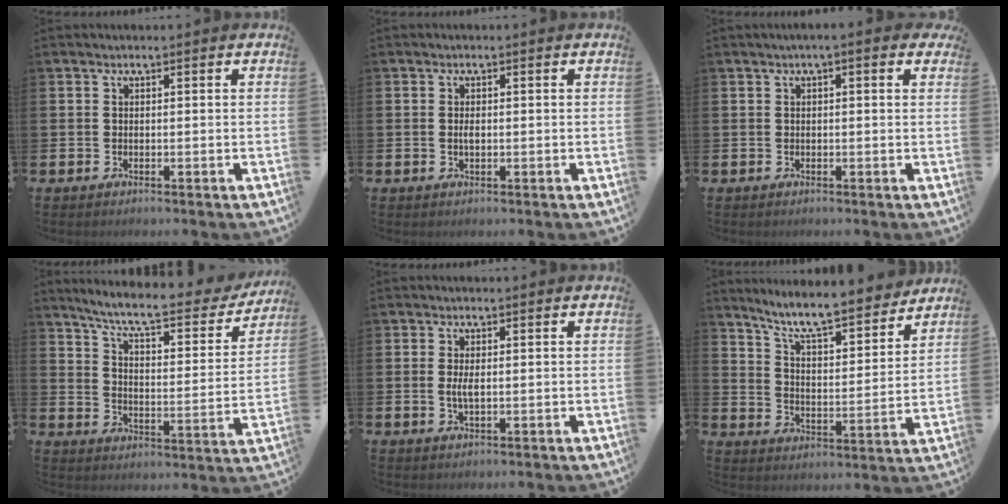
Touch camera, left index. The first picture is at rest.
{"total": 1.0, "force": [0.0, 0.4, 0.9], "torque": [-0.016, 0.002, -0.002]}
{"total": 1.3, "force": [0.3, 0.3, 1.2], "torque": [-0.012, 0.000, 0.002]}
{"total": 8.4, "force": [7.4, 1.5, 3.6], "torque": [-0.099, -0.049, 0.122]}
{"total": 2.0, "force": [0.1, 0.7, 1.9], "torque": [-0.033, 0.001, -0.001]}
{"total": 9.1, "force": [8.4, 1.2, 3.2], "torque": [-0.087, -0.064, 0.144]}